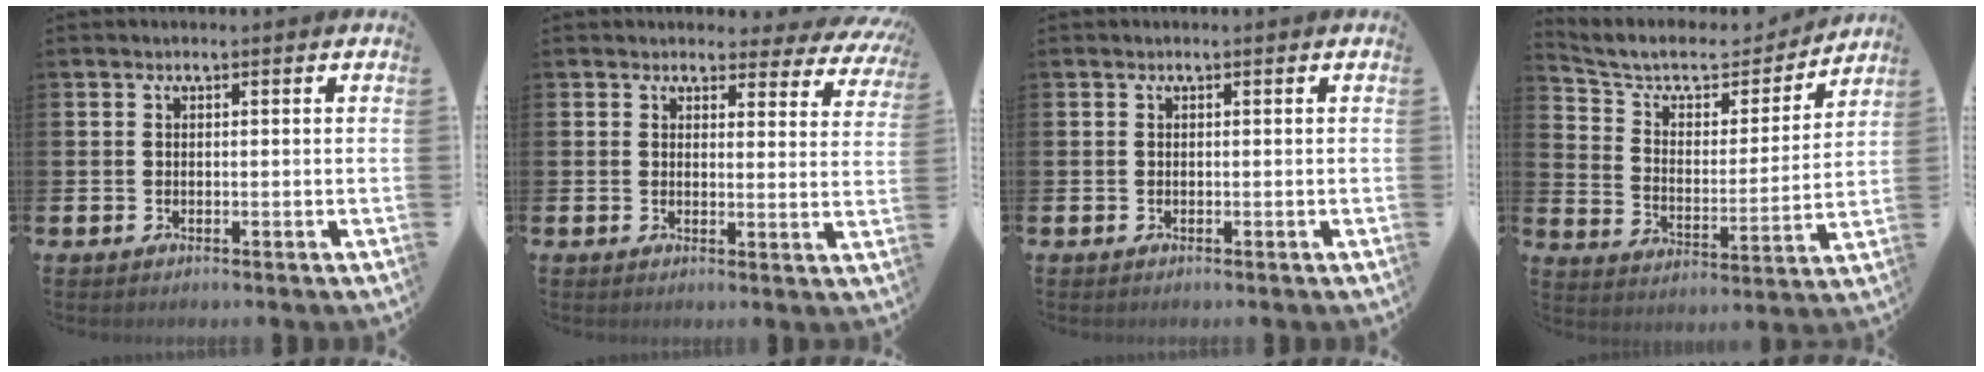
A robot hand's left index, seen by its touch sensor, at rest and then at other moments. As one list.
[{"total": 2.9, "force": [2.6, 1.3, 0.4], "torque": [0.004, -0.024, 0.038]}, {"total": 0.0}, {"total": 8.6, "force": [7.4, 3.3, 3.0], "torque": [-0.090, -0.050, 0.122]}]